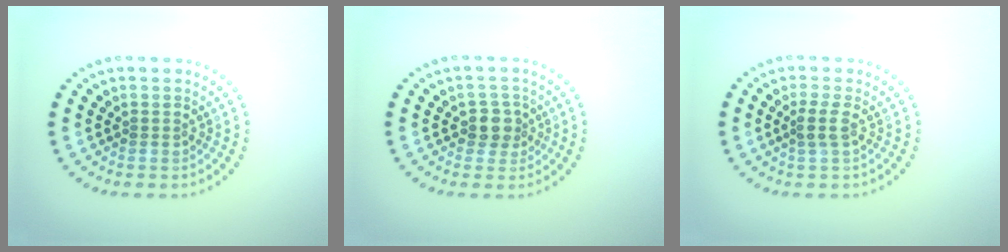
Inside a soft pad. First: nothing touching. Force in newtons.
{"total": 2.1, "press": 1.9, "slide": 1.0}
{"total": 1.4, "press": 1.2, "slide": 0.9}